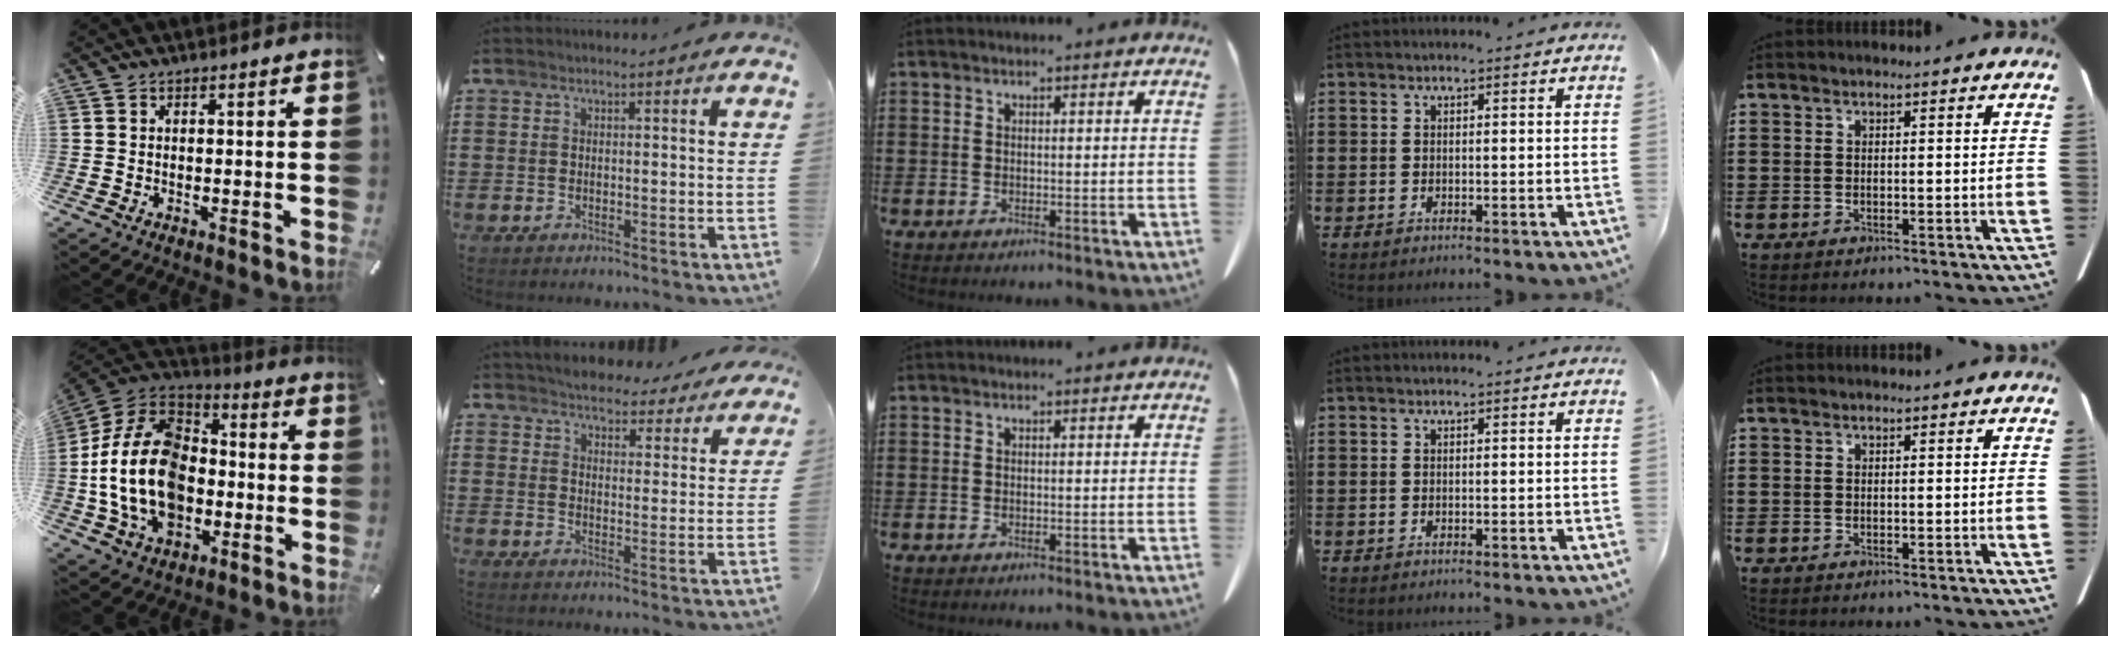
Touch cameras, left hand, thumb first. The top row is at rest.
{"thumb": {"total": 19.9, "force": [-4.9, 14.4, 12.9], "torque": [-0.294, 0.026, -0.087]}, "index": {"total": 4.5, "force": [4.5, 0.5, 0.2], "torque": [-0.026, -0.027, 0.078]}}